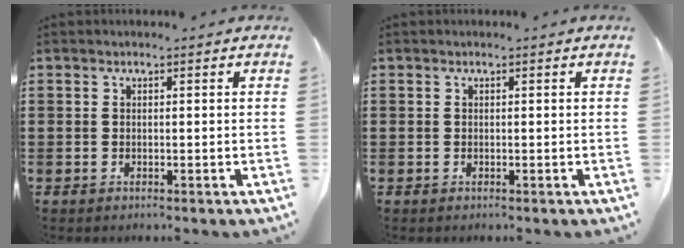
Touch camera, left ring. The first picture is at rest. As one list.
[{"total": 0.0}]